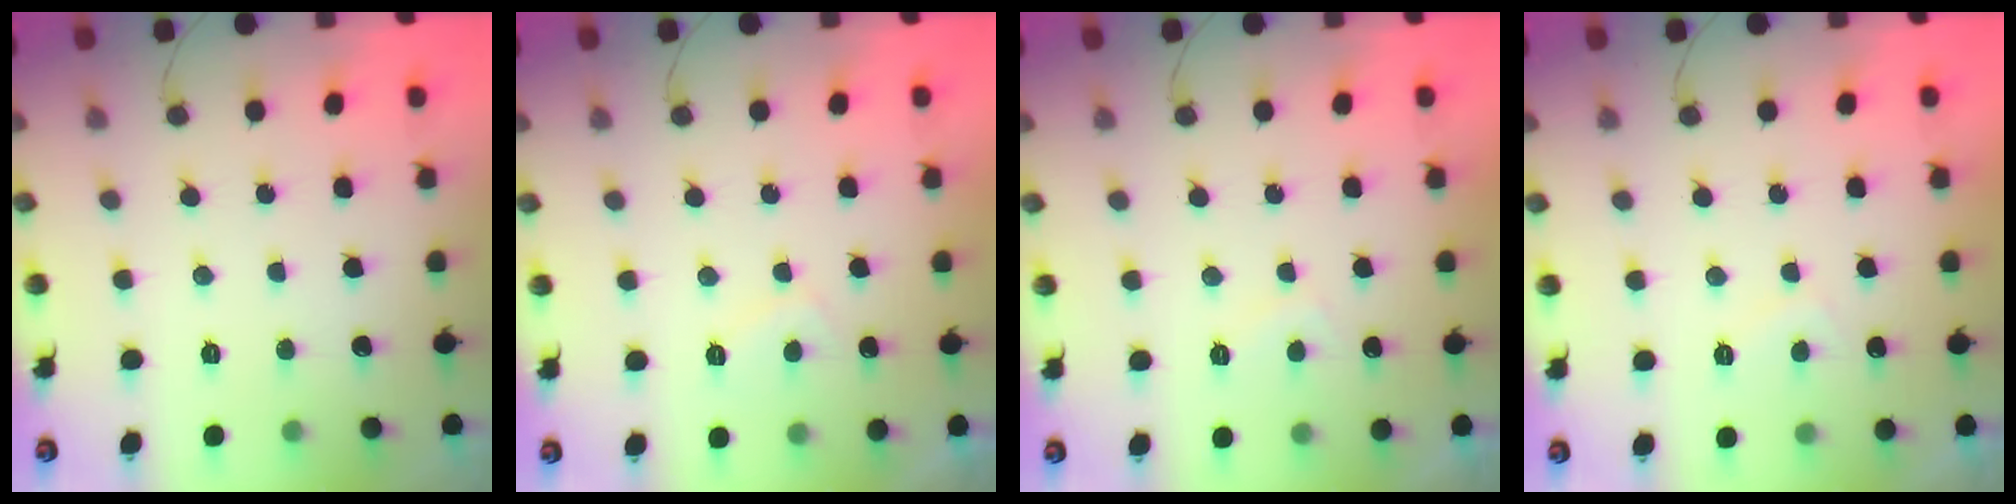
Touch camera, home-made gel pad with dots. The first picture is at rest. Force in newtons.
{"total": 2.2, "press": 2.1, "slide": 0.8}
{"total": 1.7, "press": 1.5, "slide": 0.7}
{"total": 1.8, "press": 1.6, "slide": 0.8}